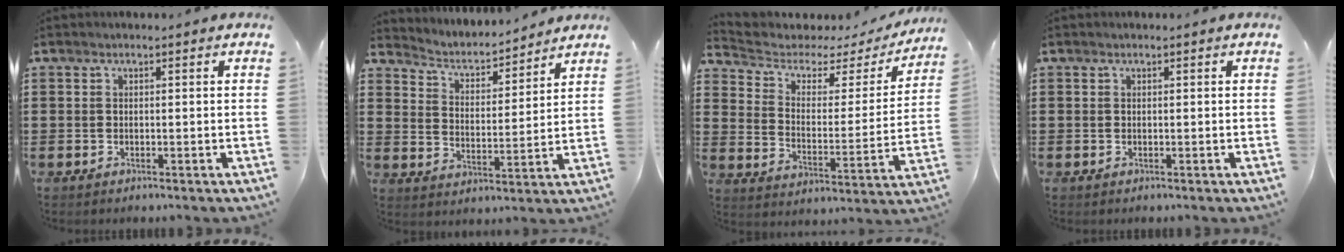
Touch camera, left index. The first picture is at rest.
{"total": 3.3, "force": [3.1, 1.0, 0.7], "torque": [-0.033, -0.026, 0.045]}
{"total": 3.5, "force": [2.5, 1.9, 1.6], "torque": [-0.053, -0.017, 0.033]}
{"total": 0.0}